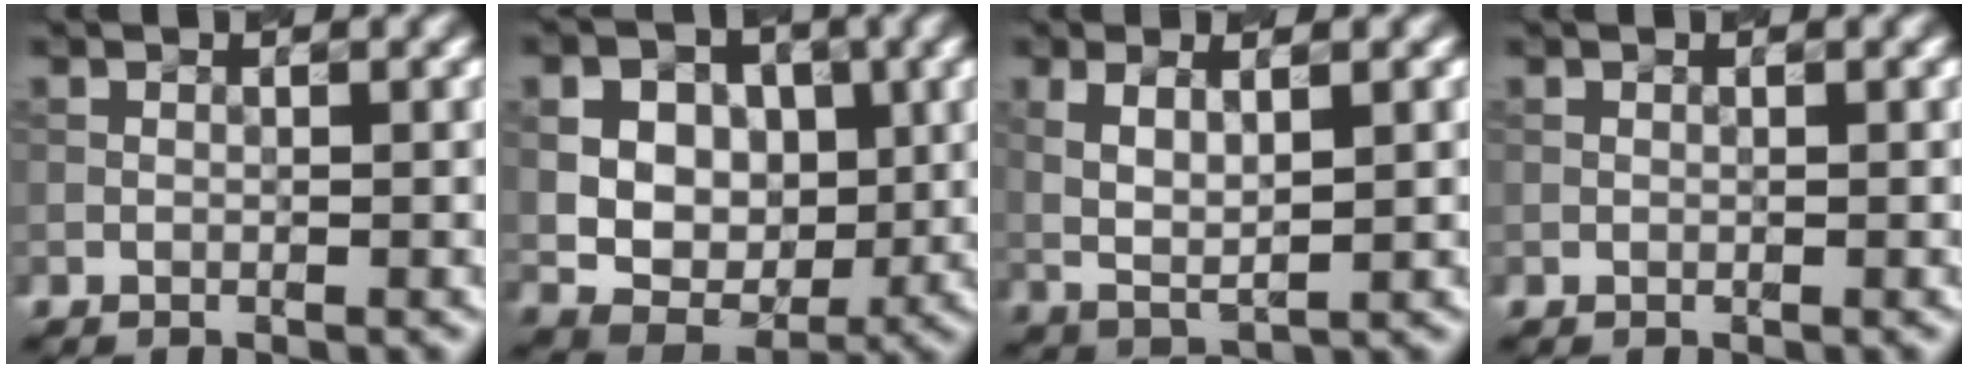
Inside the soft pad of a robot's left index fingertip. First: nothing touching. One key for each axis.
{"total": 12.4, "fx": 3.5, "fy": 9.9, "fz": 6.6, "tx": -0.119, "ty": 0.026, "tz": 0.064}
{"total": 3.2, "fx": 1.0, "fy": 1.0, "fz": 2.9, "tx": -0.062, "ty": -0.003, "tz": 0.024}
{"total": 0.0}